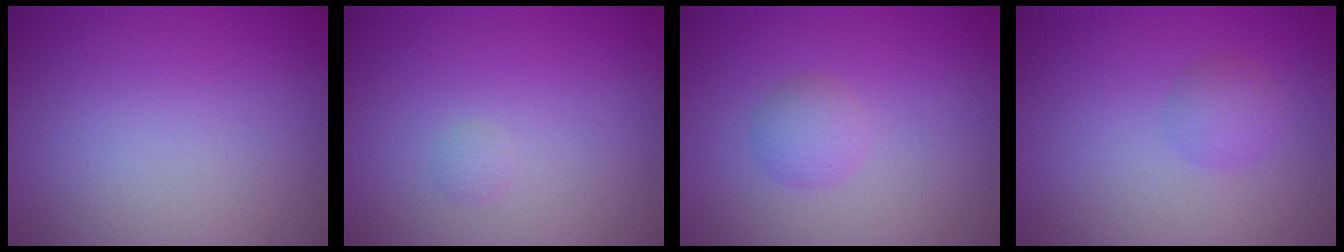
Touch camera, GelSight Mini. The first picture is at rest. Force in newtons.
{"total": 0.6, "press": 0.6, "slide": 0.0}
{"total": 1.7, "press": 1.7, "slide": 0.1}
{"total": 1.8, "press": 1.8, "slide": 0.0}